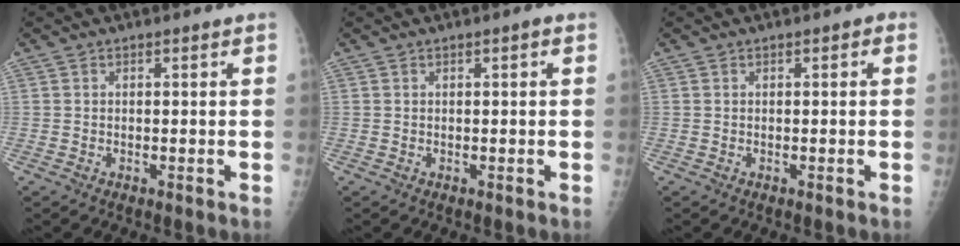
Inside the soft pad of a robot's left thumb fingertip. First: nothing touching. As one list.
[{"total": 0.8, "force": [0.2, 0.1, 0.7], "torque": [-0.013, 0.002, 0.001]}, {"total": 0.8, "force": [0.2, 0.4, 0.7], "torque": [-0.006, 0.002, -0.001]}]